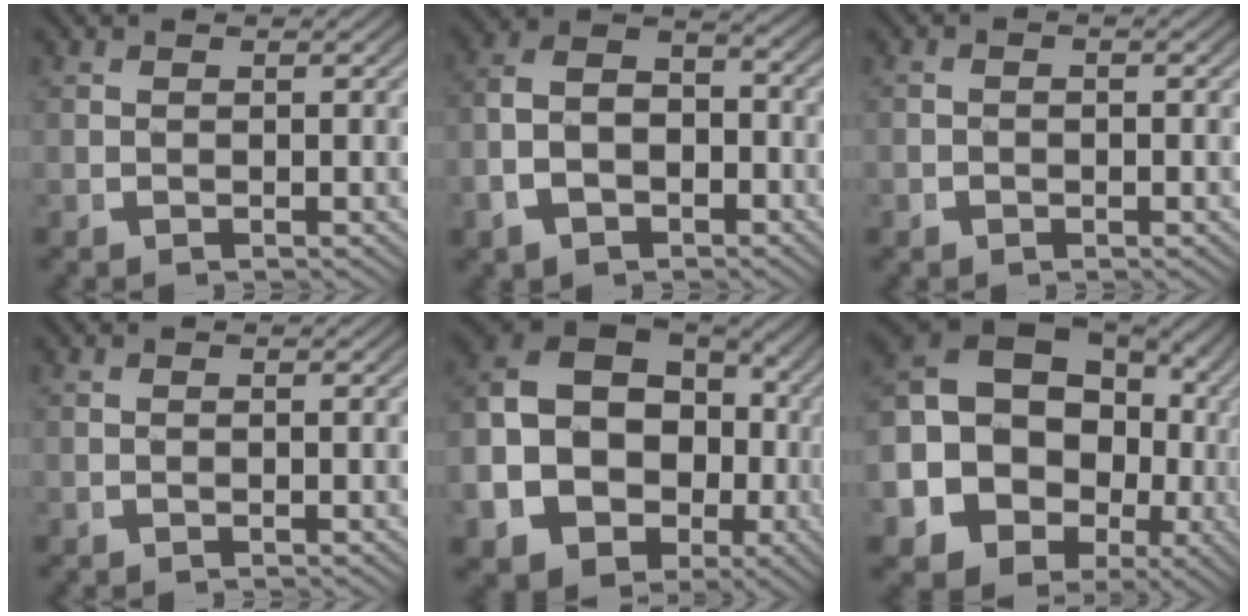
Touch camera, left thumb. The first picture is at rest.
{"total": 7.8, "force": [-1.0, 5.8, 5.1], "torque": [-0.101, -0.015, -0.014]}
{"total": 0.7, "force": [-0.5, 0.4, 0.4], "torque": [-0.009, -0.002, -0.011]}
{"total": 0.0}
{"total": 18.8, "force": [-2.7, 15.7, 10.0], "torque": [-0.256, -0.069, -0.033]}
{"total": 18.6, "force": [-2.4, 15.5, 9.9], "torque": [-0.241, -0.070, -0.030]}